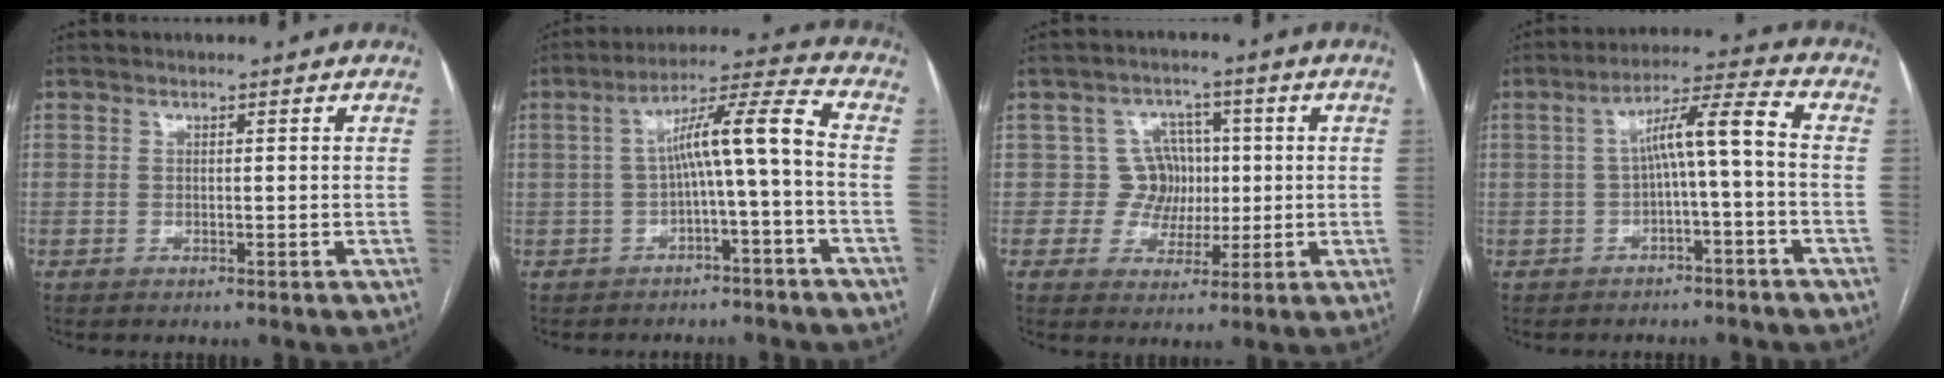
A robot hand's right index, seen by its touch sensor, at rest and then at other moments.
{"total": 9.1, "force": [-1.2, 0.0, 9.0], "torque": [-0.145, 0.037, -0.020]}
{"total": 5.9, "force": [0.4, 5.8, 1.1], "torque": [-0.005, 0.022, 0.007]}
{"total": 7.6, "force": [-0.8, 0.4, 7.6], "torque": [-0.125, 0.035, -0.013]}